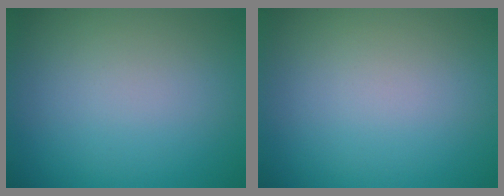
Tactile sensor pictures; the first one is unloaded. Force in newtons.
{"total": 0.0}